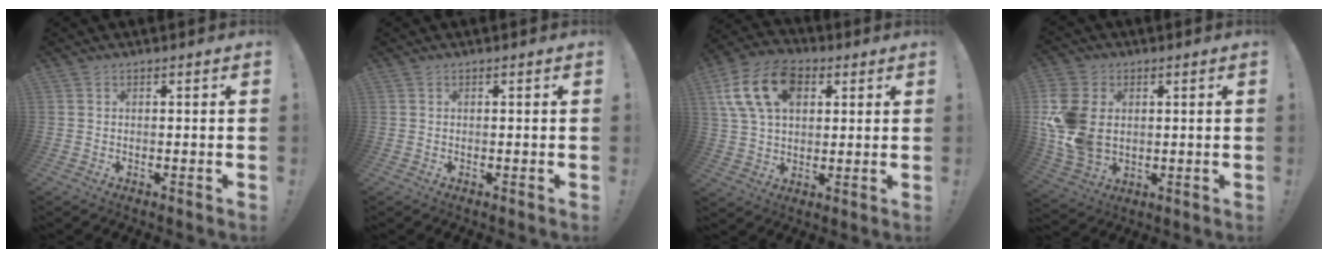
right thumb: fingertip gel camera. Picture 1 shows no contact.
{"total": 0.0}
{"total": 16.8, "force": [6.3, 11.2, 10.9], "torque": [-0.195, -0.012, 0.119]}
{"total": 16.1, "force": [1.7, 12.2, 10.4], "torque": [-0.212, -0.005, 0.033]}